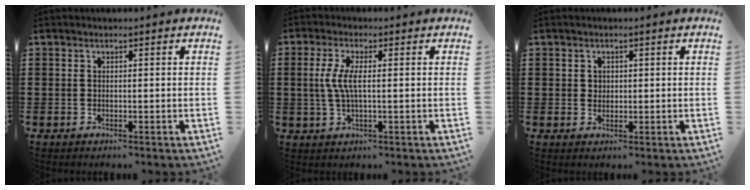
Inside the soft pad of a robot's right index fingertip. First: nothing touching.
{"total": 4.6, "force": [0.1, 1.0, 4.4], "torque": [-0.104, -0.008, -0.007]}
{"total": 1.4, "force": [0.5, 1.2, 0.3], "torque": [-0.009, 0.006, 0.010]}